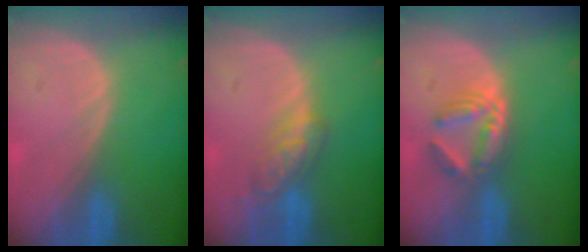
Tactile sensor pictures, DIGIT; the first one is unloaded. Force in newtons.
{"total": 5.4, "press": 5.0, "slide": 2.1}
{"total": 5.9, "press": 5.2, "slide": 2.9}